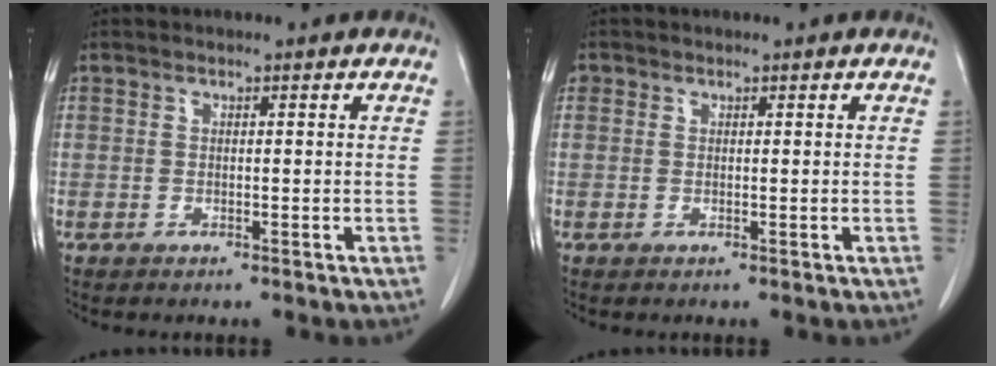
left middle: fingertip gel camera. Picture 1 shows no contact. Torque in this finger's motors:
{"motor_torque": [0.03, 0.01, -0.03, 0.00]}